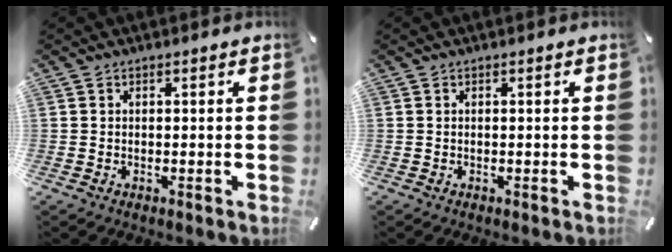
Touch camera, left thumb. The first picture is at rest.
{"total": 0.0}